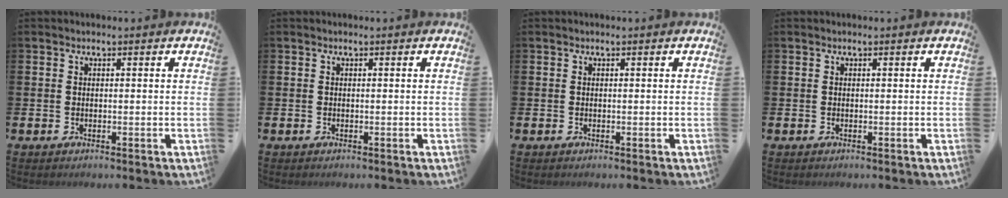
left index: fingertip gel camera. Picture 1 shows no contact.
{"total": 0.0}
{"total": 0.0}
{"total": 0.0}